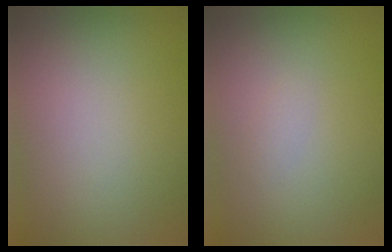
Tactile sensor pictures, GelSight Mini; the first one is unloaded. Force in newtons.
{"total": 0.7, "press": 0.7, "slide": 0.0}